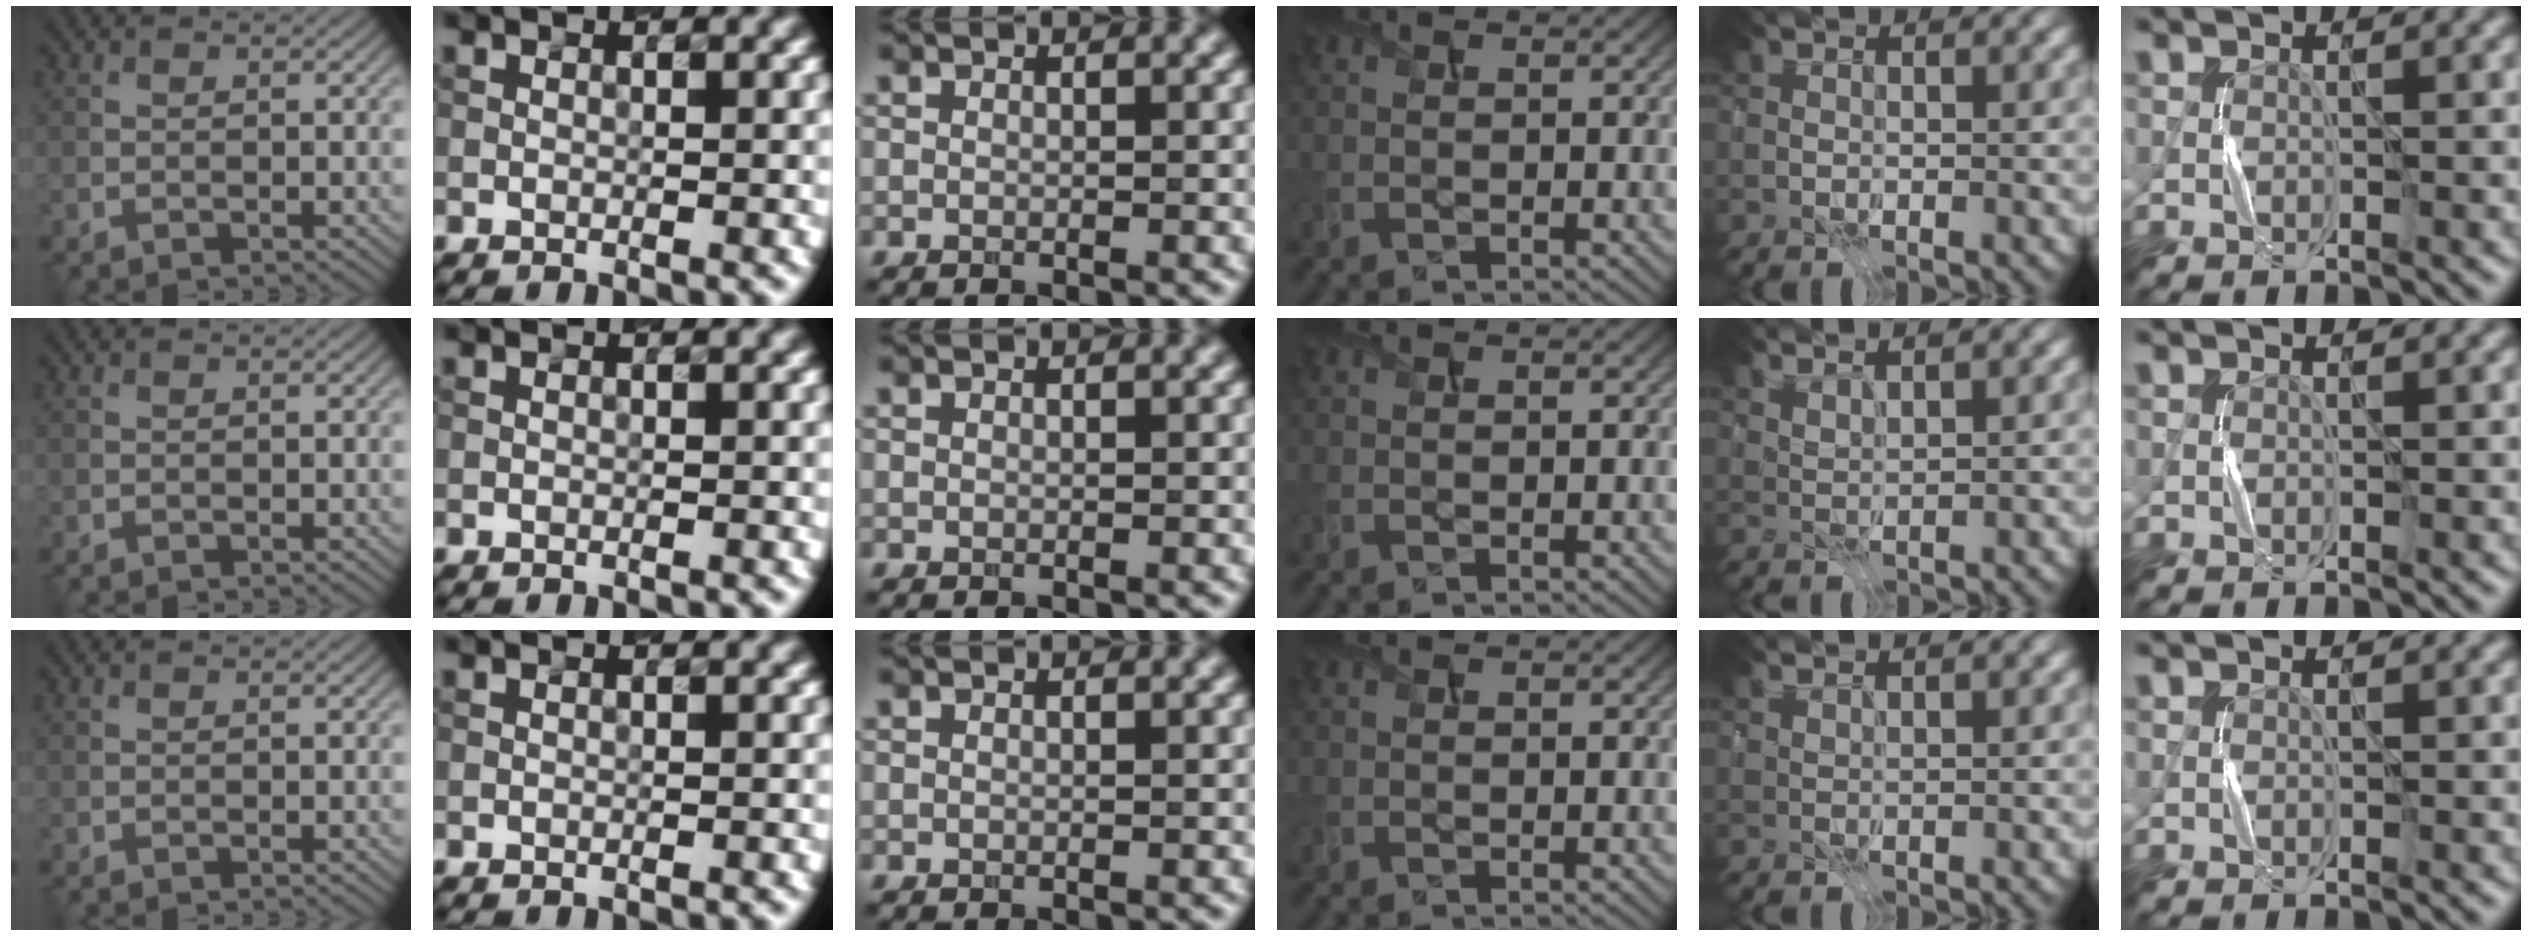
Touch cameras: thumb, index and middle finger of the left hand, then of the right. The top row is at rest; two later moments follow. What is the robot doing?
{"motion": "press", "object": "sticky note"}